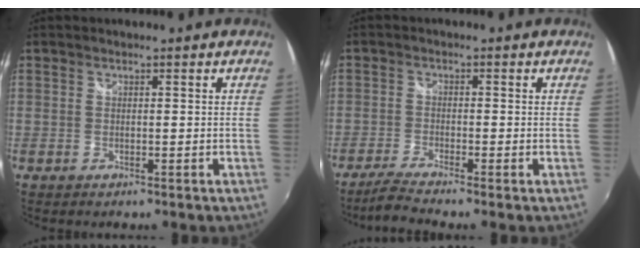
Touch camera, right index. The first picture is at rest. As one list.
[{"total": 4.1, "force": [-3.5, -0.5, 2.1], "torque": [-0.064, -0.009, -0.074]}]